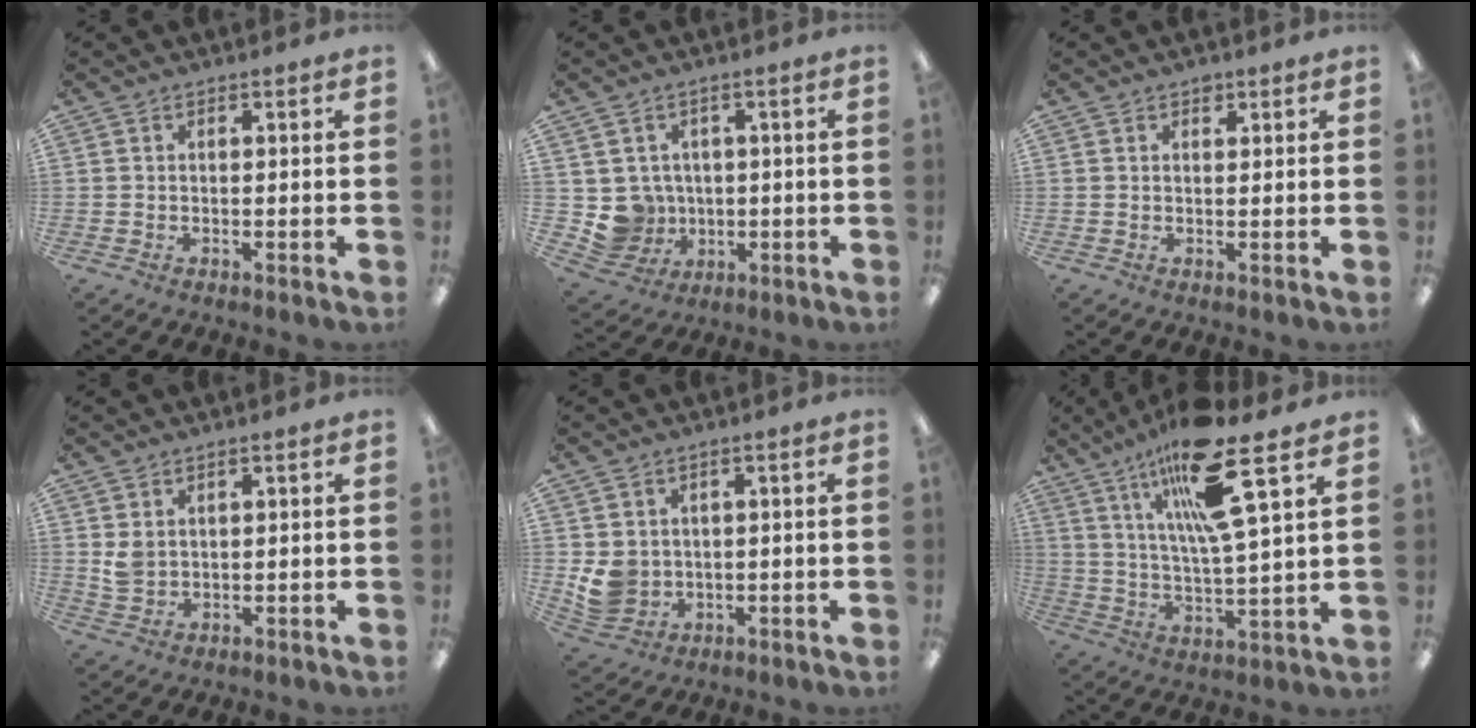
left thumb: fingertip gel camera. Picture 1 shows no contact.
{"total": 6.2, "force": [0.9, 6.2, 0.4], "torque": [-0.038, -0.006, 0.026]}
{"total": 1.6, "force": [1.2, 0.9, 0.5], "torque": [-0.003, -0.002, 0.020]}
{"total": 3.2, "force": [1.5, 2.1, 2.0], "torque": [-0.042, 0.001, 0.028]}
{"total": 5.9, "force": [0.9, 5.4, 2.0], "torque": [-0.044, 0.000, 0.022]}
{"total": 18.0, "force": [11.2, 3.0, 13.8], "torque": [-0.249, -0.047, 0.175]}